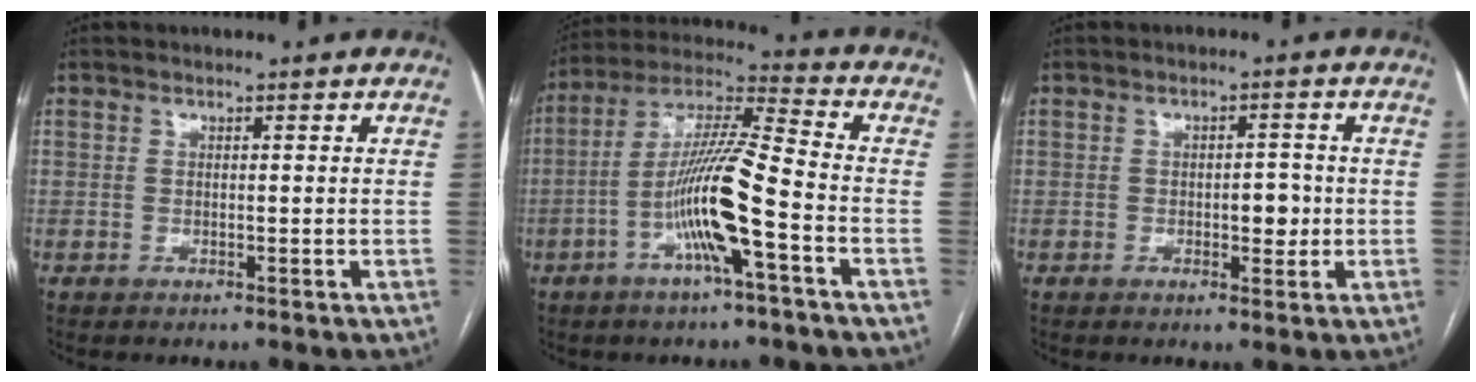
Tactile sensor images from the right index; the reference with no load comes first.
{"total": 13.5, "force": [-4.5, 0.4, 12.7], "torque": [-0.247, 0.009, -0.089]}
{"total": 3.5, "force": [-0.5, 1.7, 3.0], "torque": [-0.037, 0.002, -0.003]}